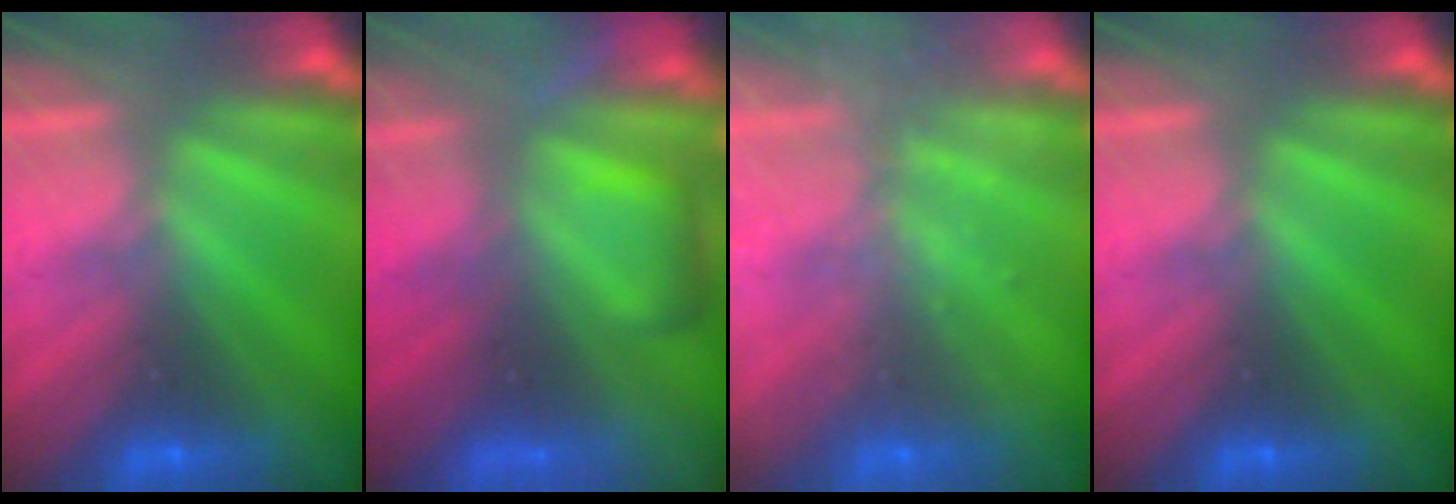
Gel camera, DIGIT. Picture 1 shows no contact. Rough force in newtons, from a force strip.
{"total": 7.4}
{"total": 1.5}
{"total": 0.0}